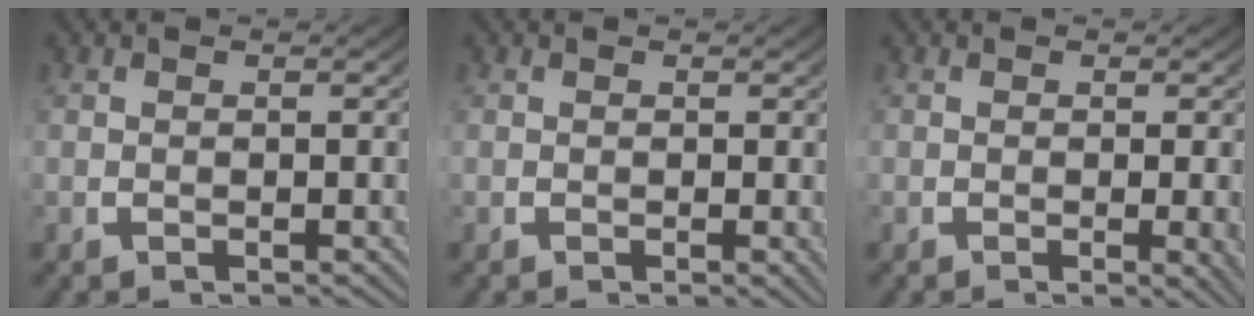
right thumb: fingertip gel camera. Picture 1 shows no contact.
{"total": 0.7, "force": [0.1, 0.0, 0.7], "torque": [-0.009, -0.002, 0.002]}
{"total": 2.1, "force": [-0.1, 0.3, 2.1], "torque": [-0.023, -0.004, 0.000]}